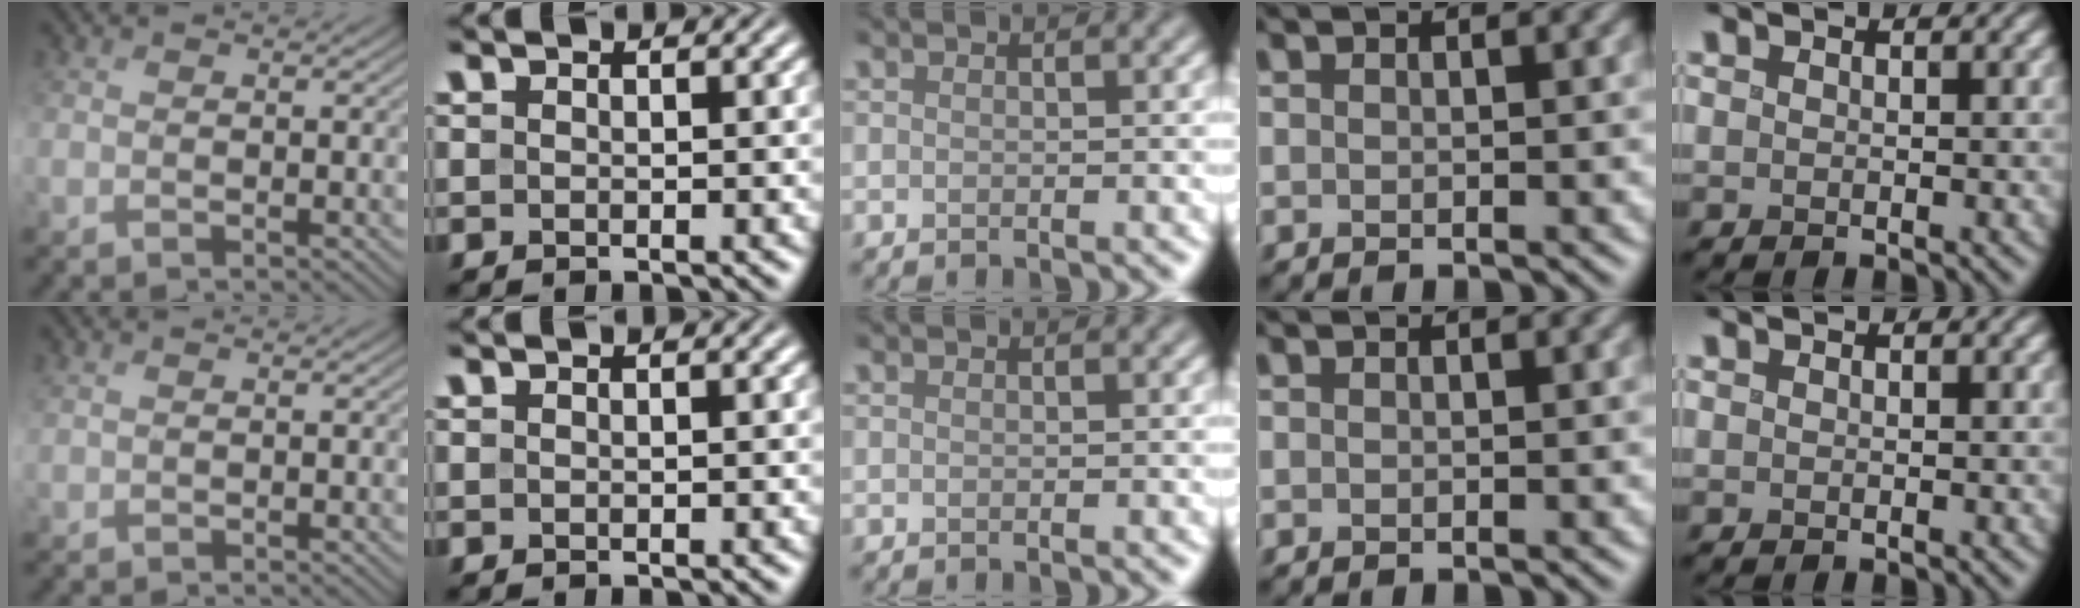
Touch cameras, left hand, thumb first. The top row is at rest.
{"thumb": {"total": 0.7, "force": [0.6, 0.2, 0.3], "torque": [-0.013, 0.001, 0.014]}}